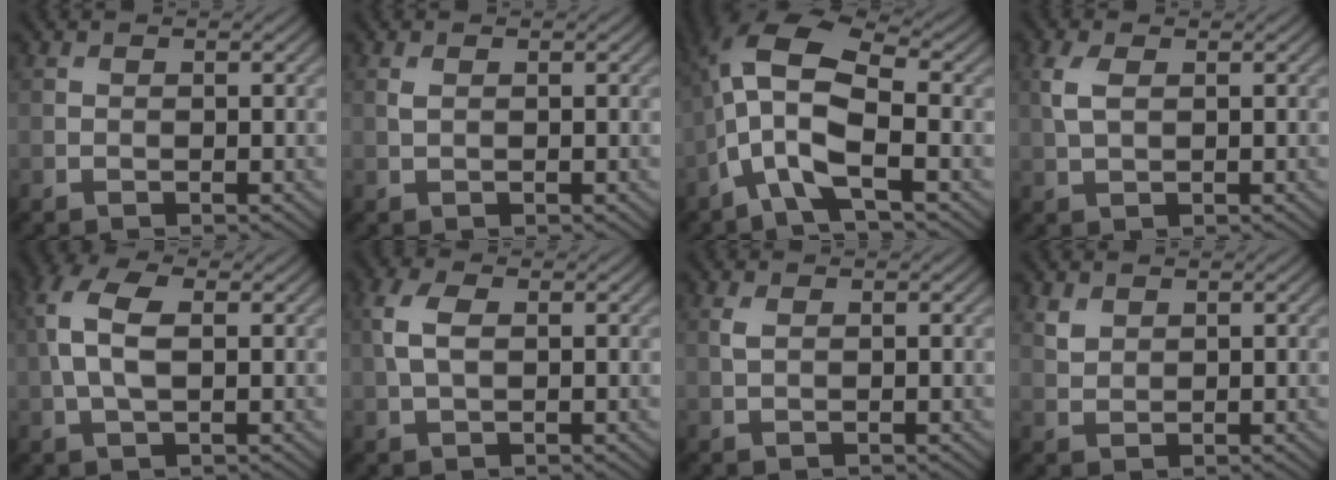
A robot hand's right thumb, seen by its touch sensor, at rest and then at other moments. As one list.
[{"total": 0.7, "force": [0.3, 0.2, 0.6], "torque": [-0.017, 0.001, 0.006]}, {"total": 10.0, "force": [-2.4, 3.7, 9.0], "torque": [-0.192, 0.016, -0.066]}, {"total": 3.0, "force": [0.8, 1.6, 2.4], "torque": [-0.067, 0.003, 0.017]}, {"total": 7.1, "force": [0.9, 3.6, 6.1], "torque": [-0.148, 0.015, 0.008]}, {"total": 3.9, "force": [0.6, 2.0, 3.2], "torque": [-0.086, 0.005, 0.009]}, {"total": 1.1, "force": [0.4, 0.4, 0.9], "torque": [-0.028, 0.001, 0.009]}, {"total": 1.7, "force": [1.2, 1.0, 0.6], "torque": [-0.020, -0.002, 0.029]}]